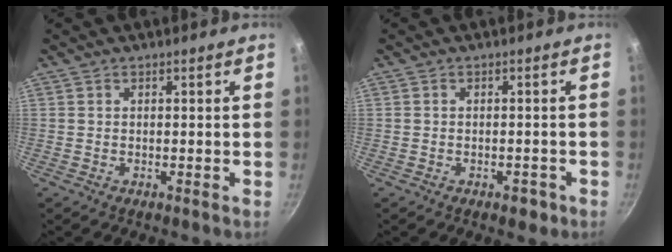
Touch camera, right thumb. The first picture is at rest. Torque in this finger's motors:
{"motor_torque": [-0.06, 0.22, -0.39, -0.01, 0.01]}